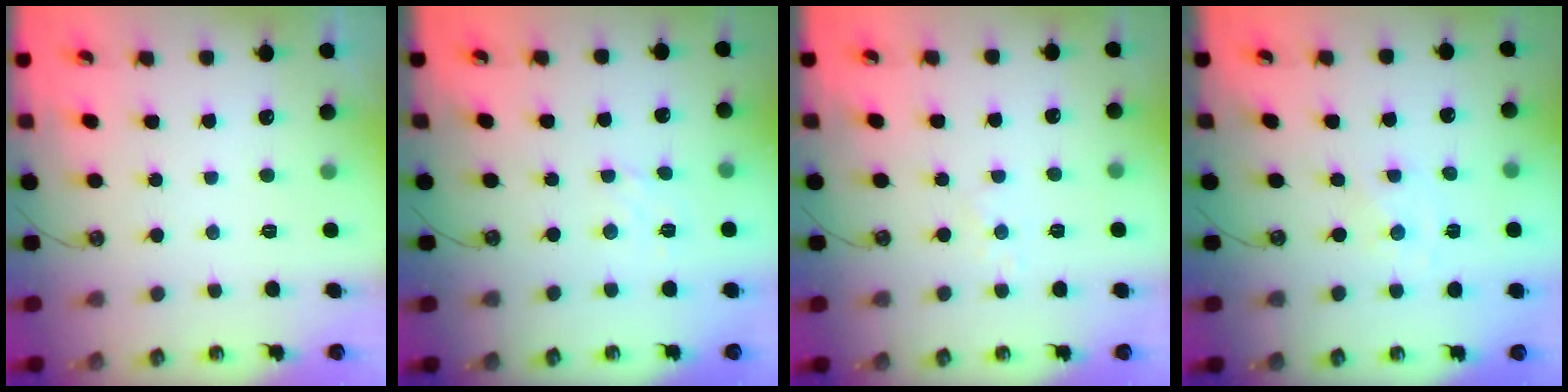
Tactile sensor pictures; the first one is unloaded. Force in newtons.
{"total": 1.8, "press": 1.7, "slide": 0.6}
{"total": 4.2, "press": 4.2, "slide": 0.4}
{"total": 0.0}